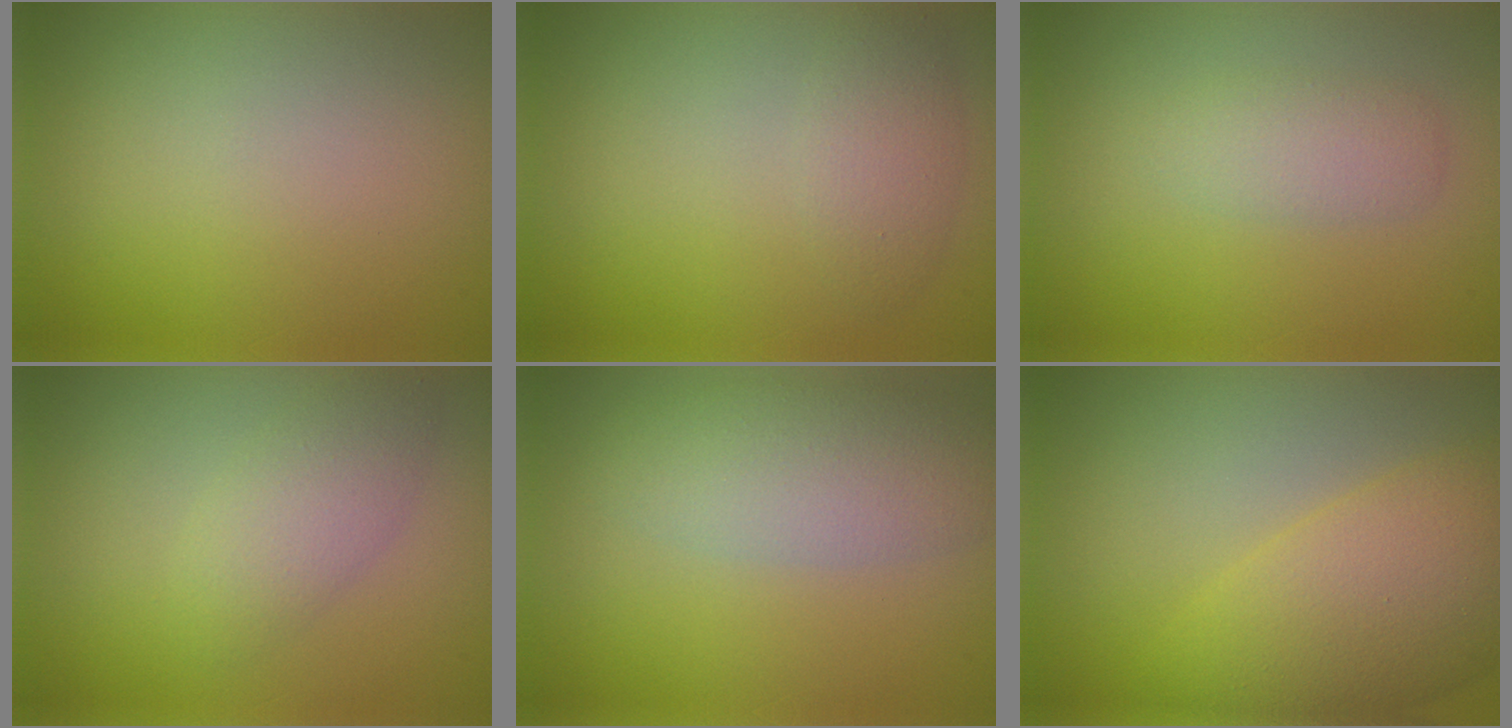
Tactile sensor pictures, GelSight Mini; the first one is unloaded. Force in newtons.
{"total": 2.0, "press": 2.0, "slide": 0.1}
{"total": 2.0, "press": 2.0, "slide": 0.2}
{"total": 2.7, "press": 2.7, "slide": 0.1}
{"total": 4.3, "press": 4.3, "slide": 0.2}
{"total": 7.7, "press": 7.7, "slide": 0.3}